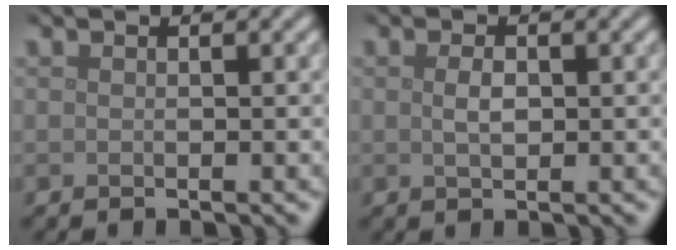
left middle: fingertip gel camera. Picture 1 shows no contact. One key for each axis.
{"total": 1.5, "fx": 0.2, "fy": 0.8, "fz": 1.3, "tx": -0.029, "ty": 0.000, "tz": 0.004}